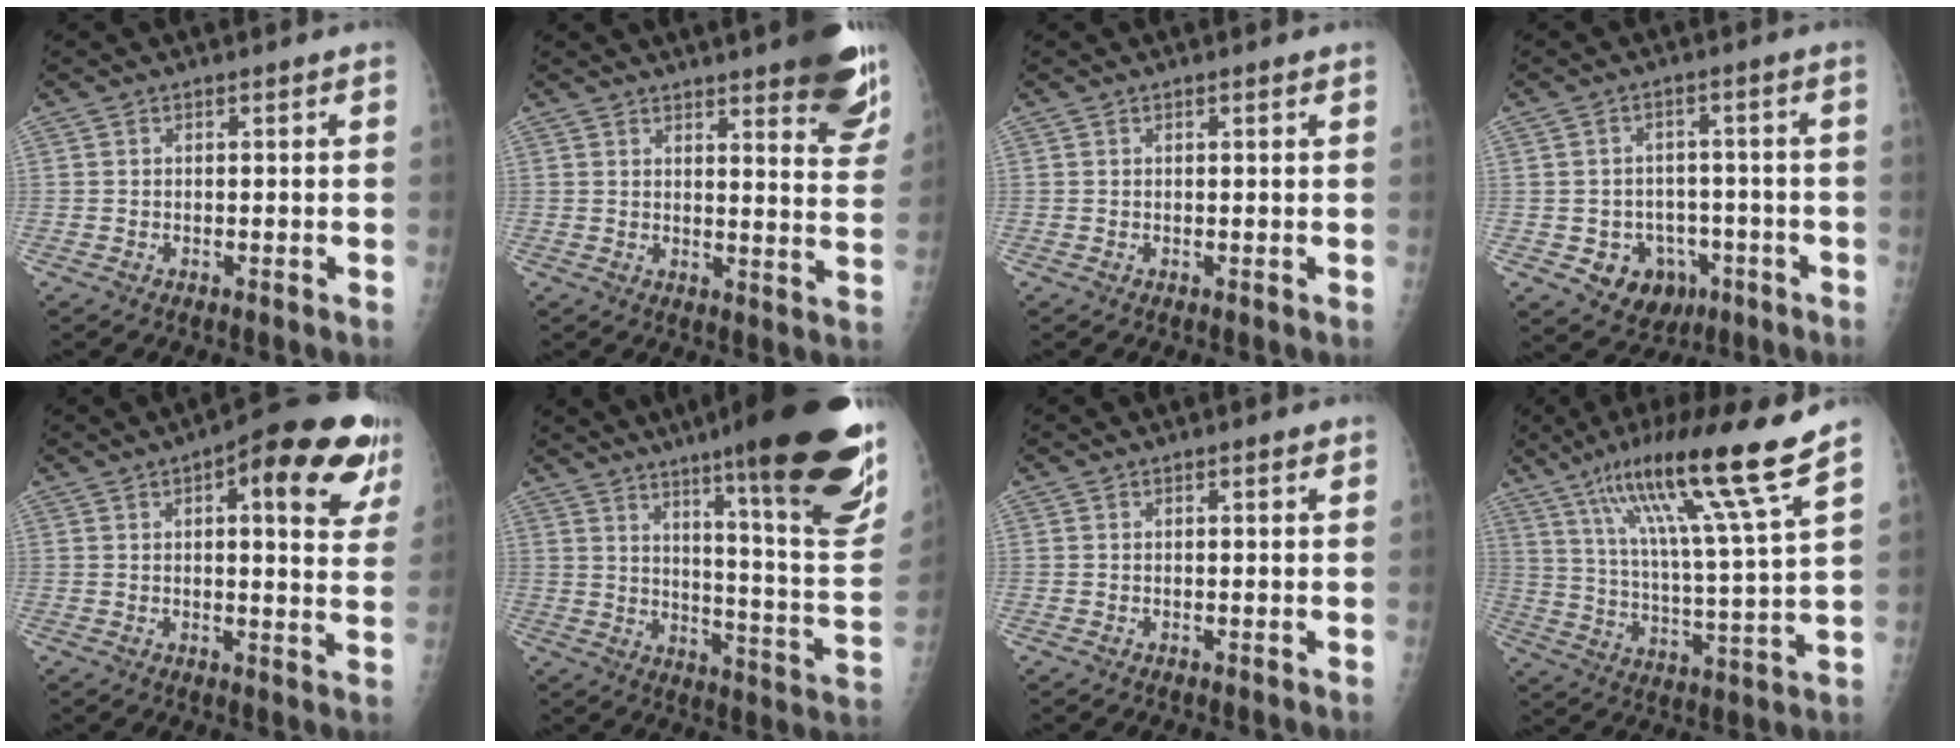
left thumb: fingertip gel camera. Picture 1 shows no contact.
{"total": 16.4, "force": [11.4, 3.7, 11.2], "torque": [-0.112, -0.063, 0.132]}
{"total": 0.7, "force": [0.4, 0.1, 0.5], "torque": [-0.008, 0.000, 0.006]}
{"total": 9.2, "force": [-3.4, 7.8, 3.6], "torque": [-0.030, 0.027, -0.036]}
{"total": 18.3, "force": [8.1, 5.9, 15.3], "torque": [-0.165, -0.011, 0.096]}
{"total": 29.9, "force": [18.1, 4.2, 23.4], "torque": [-0.266, -0.076, 0.261]}
{"total": 1.1, "force": [0.7, 0.3, 0.8], "torque": [-0.012, -0.001, 0.008]}
{"total": 19.0, "force": [12.5, -0.2, 14.3], "torque": [-0.227, -0.059, 0.208]}